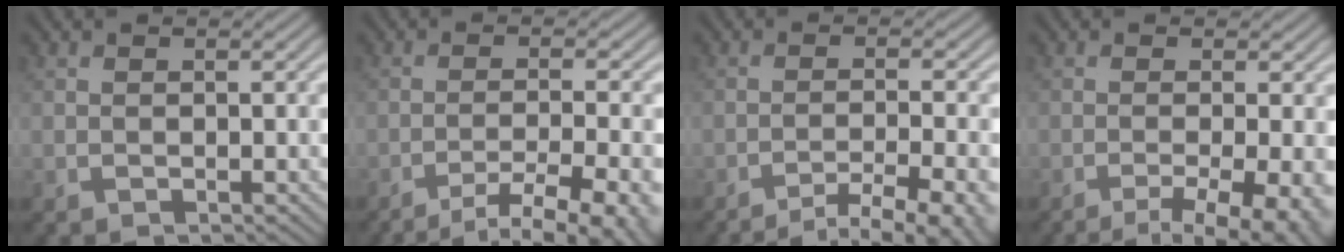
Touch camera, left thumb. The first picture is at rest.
{"total": 8.7, "force": [-6.4, 1.4, 5.8], "torque": [-0.090, -0.004, -0.083]}
{"total": 8.5, "force": [-6.5, 1.4, 5.3], "torque": [-0.078, 0.000, -0.081]}
{"total": 7.4, "force": [-3.3, 1.8, 6.4], "torque": [-0.086, -0.006, -0.046]}